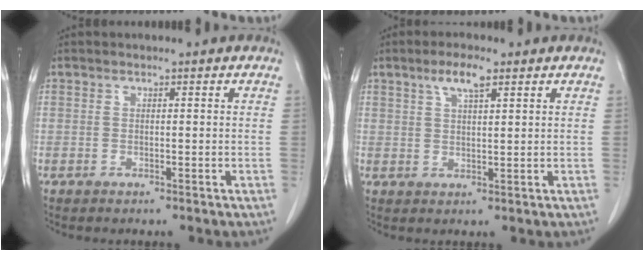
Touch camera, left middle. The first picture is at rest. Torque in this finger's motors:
{"motor_torque": [0.22, -0.16, 0.03, 0.02]}